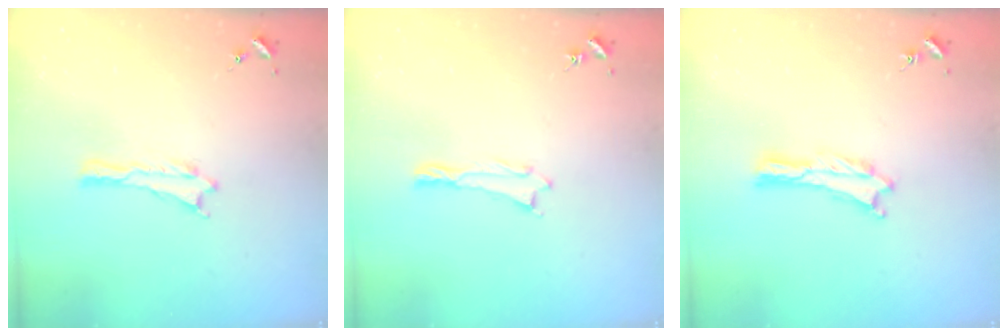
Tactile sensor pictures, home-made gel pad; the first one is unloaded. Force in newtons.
{"total": 0.5, "press": 0.5, "slide": 0.2}
{"total": 0.0}